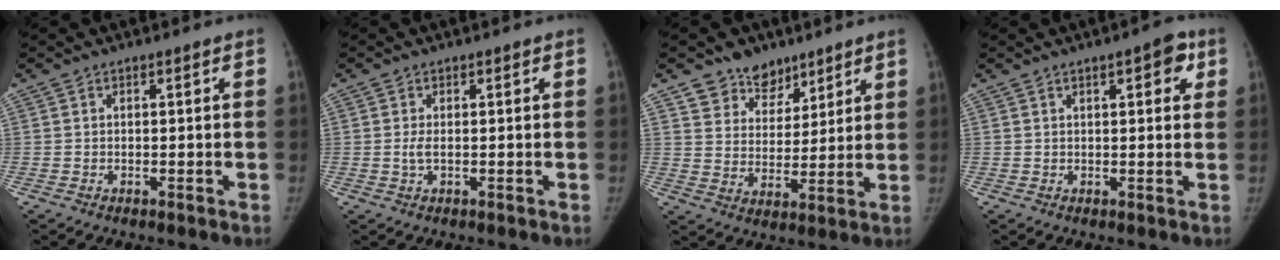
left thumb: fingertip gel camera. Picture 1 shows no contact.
{"total": 1.5, "force": [0.1, 0.7, 1.3], "torque": [-0.031, -0.002, 0.005]}
{"total": 9.3, "force": [6.8, 6.1, 1.8], "torque": [0.020, -0.044, 0.121]}
{"total": 4.8, "force": [2.3, 1.8, 3.8], "torque": [-0.029, -0.003, 0.023]}